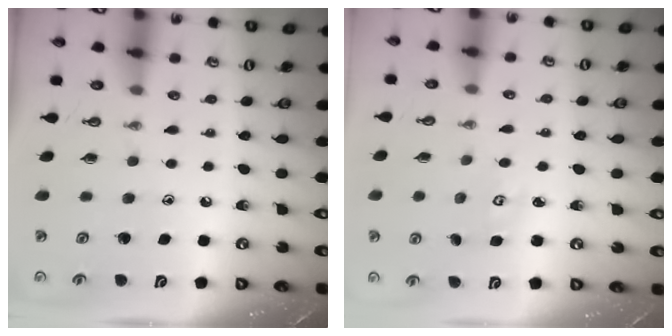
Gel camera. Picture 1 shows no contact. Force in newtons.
{"total": 2.5, "press": 2.4, "slide": 0.3}